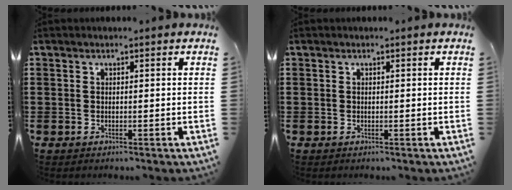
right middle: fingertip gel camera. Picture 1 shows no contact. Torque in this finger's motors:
{"motor_torque": [0.00, -0.01, 0.00, 0.00]}